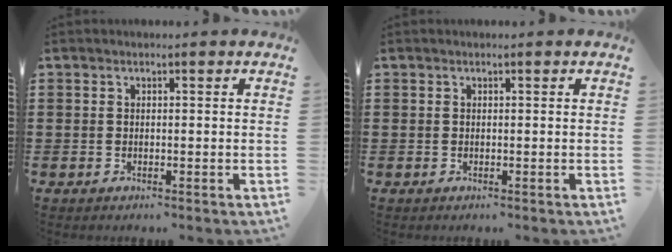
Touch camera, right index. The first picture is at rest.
{"total": 0.0}